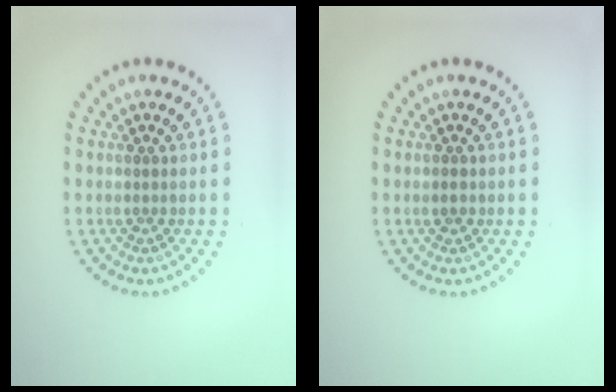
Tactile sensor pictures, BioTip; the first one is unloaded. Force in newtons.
{"total": 0.9, "press": 0.8, "slide": 0.3}